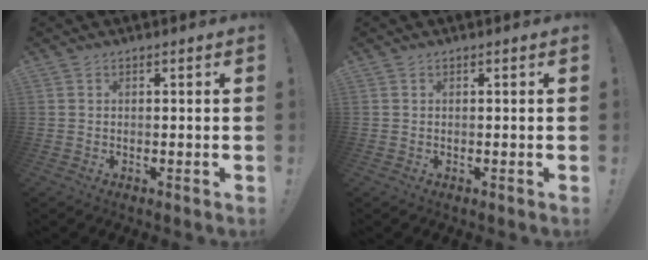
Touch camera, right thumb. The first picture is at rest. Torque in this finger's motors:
{"motor_torque": [-0.07, 0.05, 0.12, -0.10, 0.02]}